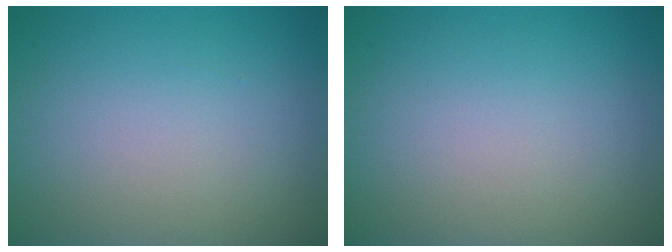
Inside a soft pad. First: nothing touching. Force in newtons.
{"total": 0.0}